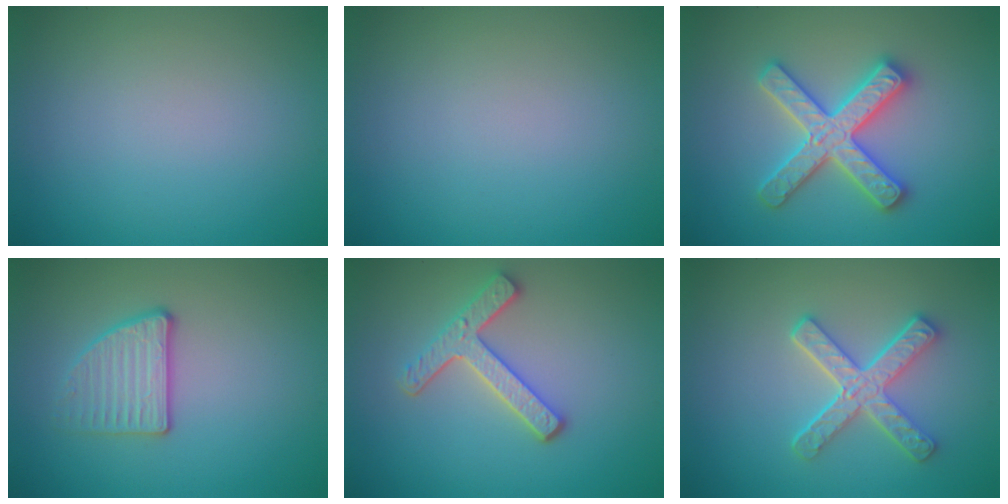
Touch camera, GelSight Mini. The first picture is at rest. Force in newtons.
{"total": 0.0}
{"total": 4.9, "press": 4.9, "slide": 0.8}
{"total": 2.7, "press": 2.5, "slide": 1.2}
{"total": 3.6, "press": 3.0, "slide": 2.0}
{"total": 4.2, "press": 3.4, "slide": 2.4}